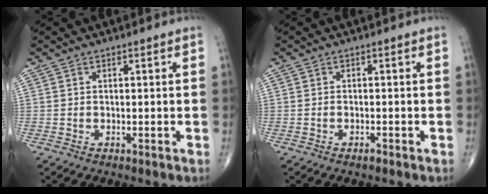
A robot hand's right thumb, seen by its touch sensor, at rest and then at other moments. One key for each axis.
{"total": 1.0, "fx": -0.8, "fy": 0.3, "fz": 0.6, "tx": -0.013, "ty": 0.002, "tz": -0.015}